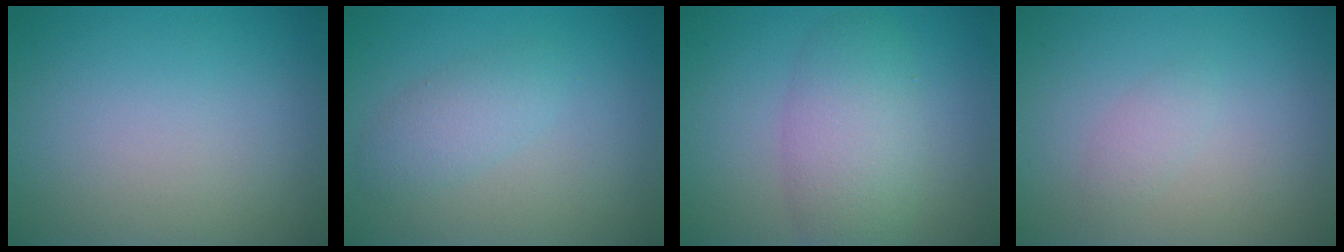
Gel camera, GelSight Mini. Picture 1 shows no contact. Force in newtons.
{"total": 2.2, "press": 2.2, "slide": 0.1}
{"total": 5.0, "press": 5.0, "slide": 0.1}
{"total": 1.0, "press": 1.0, "slide": 0.0}